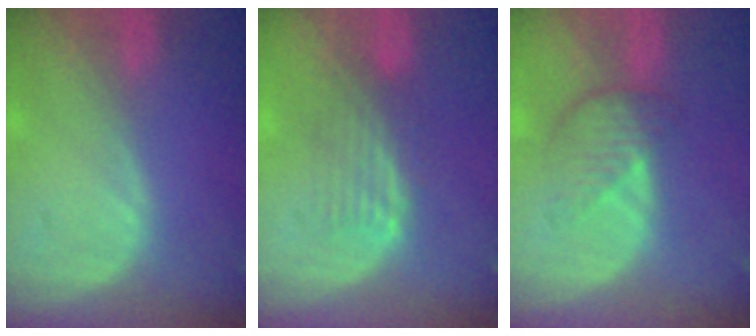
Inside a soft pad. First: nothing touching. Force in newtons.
{"total": 4.5, "press": 3.8, "slide": 2.3}
{"total": 4.5, "press": 4.1, "slide": 2.0}